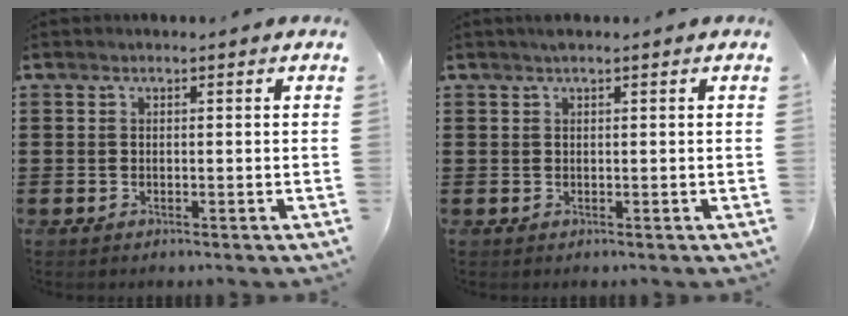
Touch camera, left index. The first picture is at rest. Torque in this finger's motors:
{"motor_torque": [0.64, -0.28, 0.04, 0.04]}